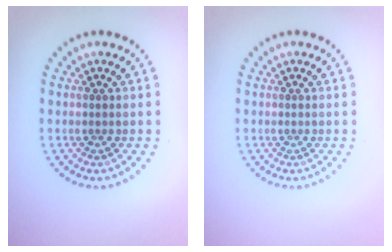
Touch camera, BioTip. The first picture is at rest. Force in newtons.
{"total": 0.0}